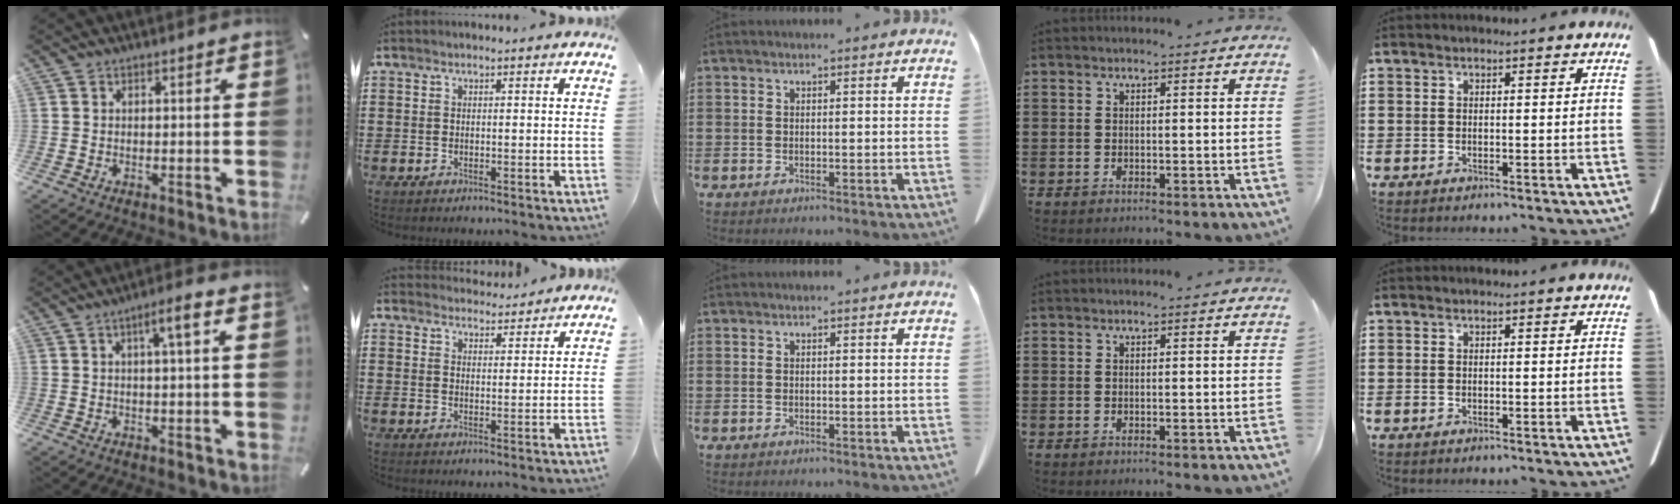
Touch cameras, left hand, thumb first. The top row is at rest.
{"thumb": {"total": 5.1, "force": [1.3, 0.4, 4.9], "torque": [-0.081, -0.004, 0.015]}, "index": {"total": 3.4, "force": [3.4, 0.6, 0.0], "torque": [-0.010, -0.010, 0.064]}}